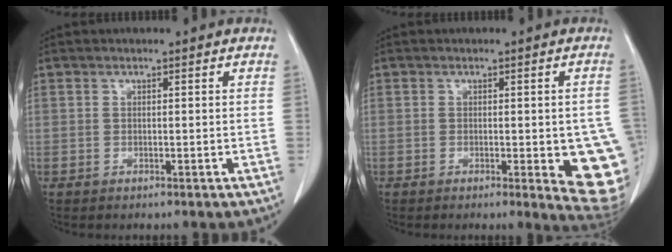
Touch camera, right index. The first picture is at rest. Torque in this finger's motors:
{"motor_torque": [0.56, -0.09, 0.55, 0.05]}